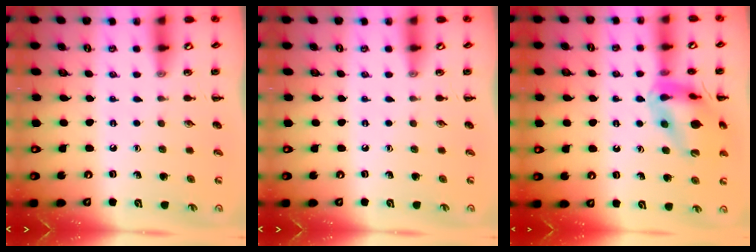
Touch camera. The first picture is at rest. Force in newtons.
{"total": 0.0}
{"total": 16.3, "press": 16.3, "slide": 1.7}